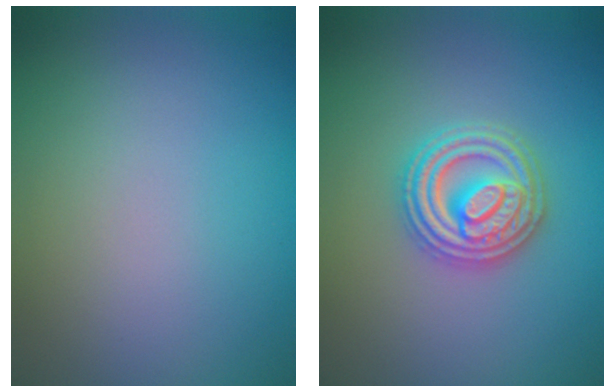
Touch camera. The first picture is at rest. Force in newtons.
{"total": 4.9, "press": 4.9, "slide": 0.7}